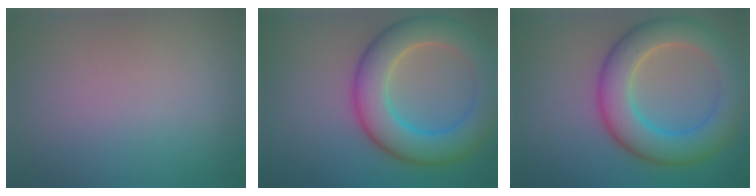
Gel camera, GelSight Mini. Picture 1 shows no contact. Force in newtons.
{"total": 8.3, "press": 8.2, "slide": 0.5}
{"total": 7.7, "press": 7.7, "slide": 0.4}